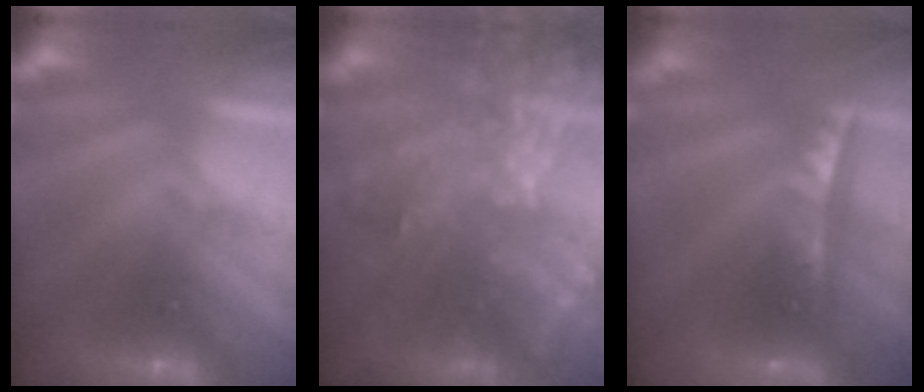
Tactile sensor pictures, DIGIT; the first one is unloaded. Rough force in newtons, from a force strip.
{"total": 7.7}
{"total": 6.4}